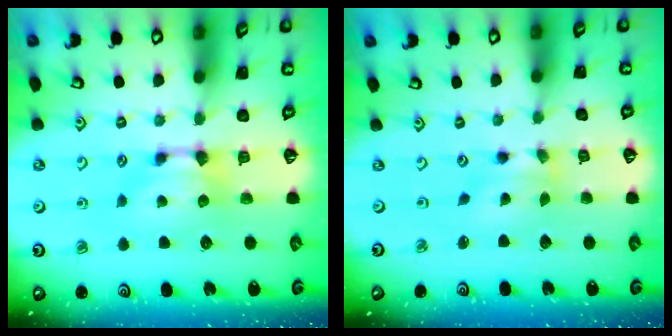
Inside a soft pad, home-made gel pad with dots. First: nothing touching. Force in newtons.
{"total": 2.3, "press": 1.7, "slide": 1.5}